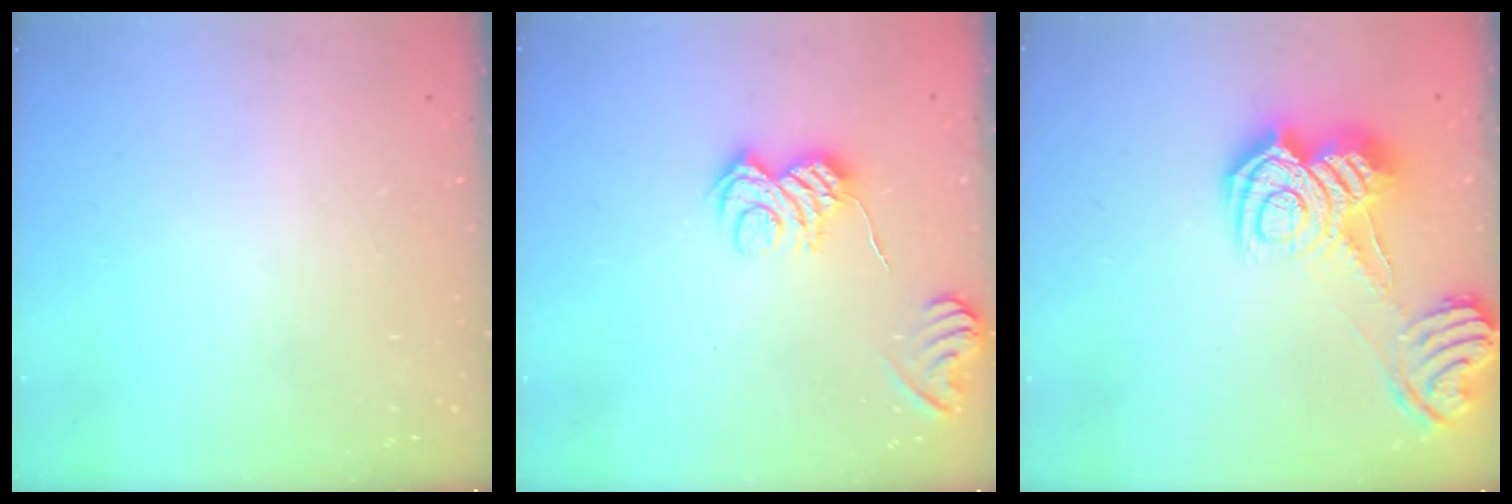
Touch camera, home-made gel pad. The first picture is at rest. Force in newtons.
{"total": 7.4, "press": 7.3, "slide": 1.3}
{"total": 15.2, "press": 15.1, "slide": 0.9}